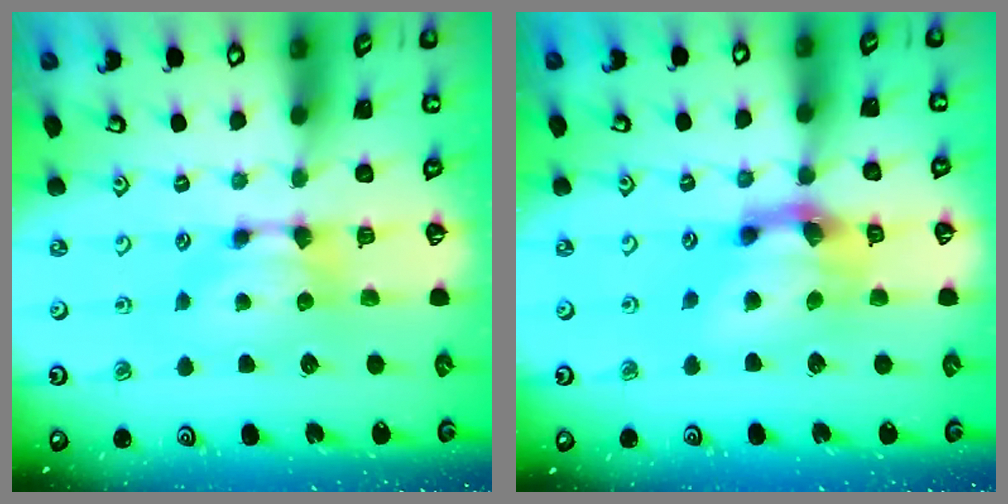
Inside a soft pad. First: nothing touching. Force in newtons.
{"total": 5.3, "press": 4.9, "slide": 2.0}